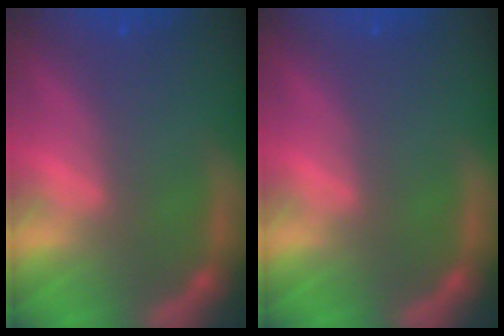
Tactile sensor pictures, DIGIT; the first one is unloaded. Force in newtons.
{"total": 0.0}